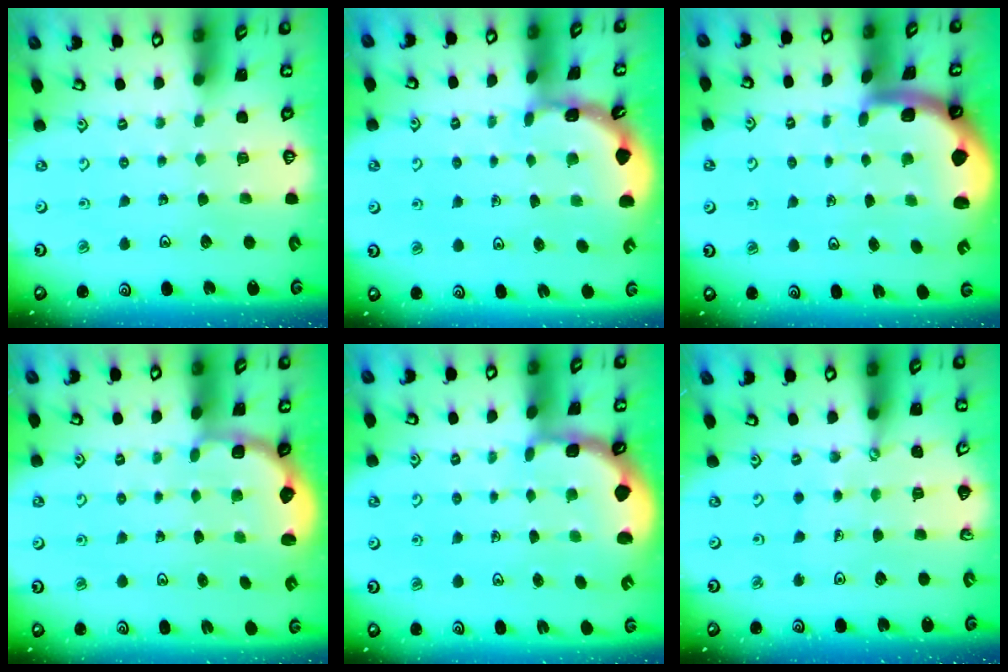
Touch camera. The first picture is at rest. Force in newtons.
{"total": 1.9, "press": 1.9, "slide": 0.0}
{"total": 2.3, "press": 2.3, "slide": 0.5}
{"total": 2.8, "press": 2.1, "slide": 1.8}
{"total": 1.8, "press": 1.7, "slide": 0.5}
{"total": 0.6, "press": 0.6, "slide": 0.1}